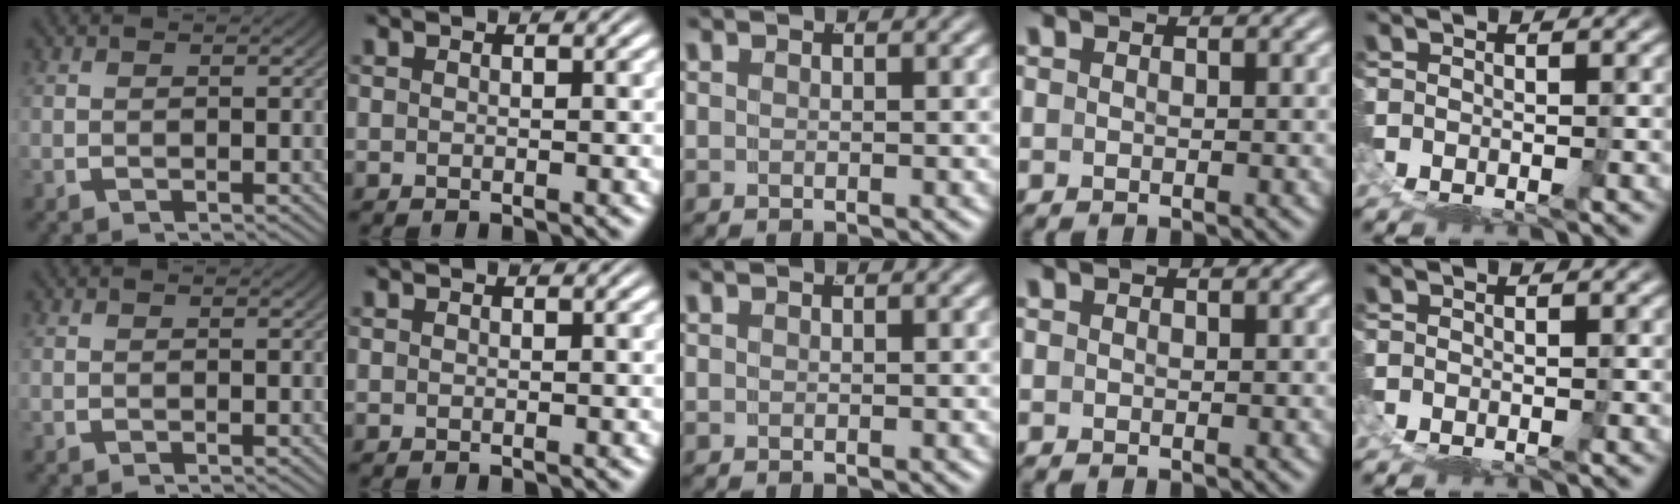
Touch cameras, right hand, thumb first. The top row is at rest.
{}